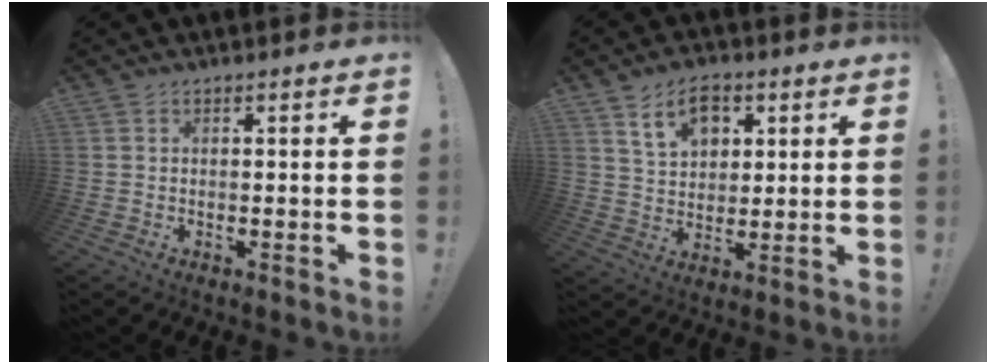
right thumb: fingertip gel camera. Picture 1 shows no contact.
{"total": 11.2, "force": [5.6, 7.5, 6.1], "torque": [-0.099, -0.011, 0.107]}